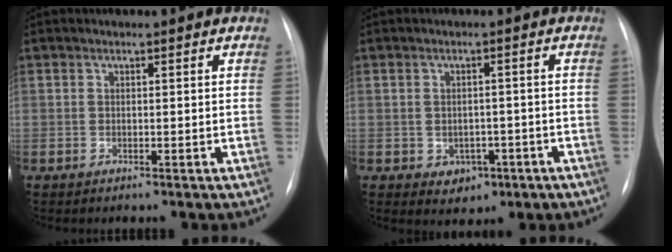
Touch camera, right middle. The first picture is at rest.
{"total": 3.9, "force": [-1.5, 3.1, 1.9], "torque": [-0.019, 0.011, -0.005]}